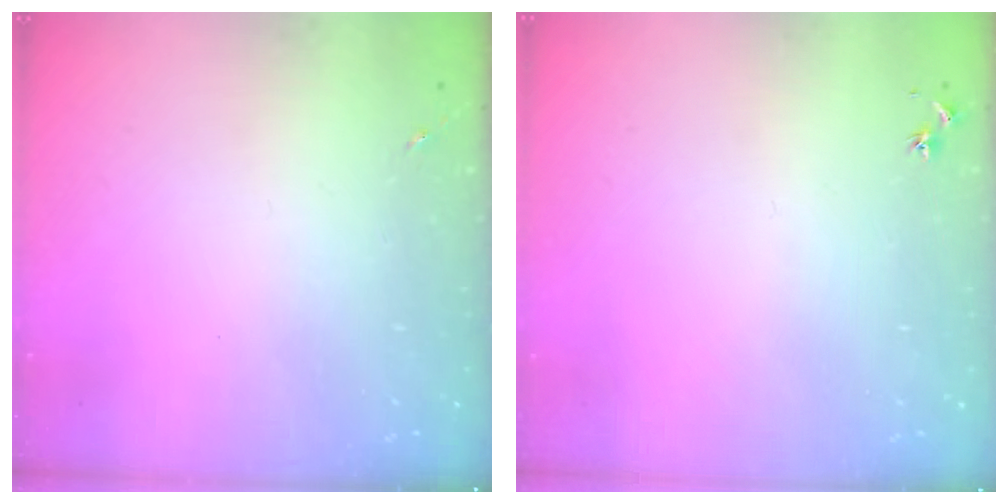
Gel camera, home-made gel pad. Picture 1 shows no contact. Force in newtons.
{"total": 3.0, "press": 2.9, "slide": 0.3}